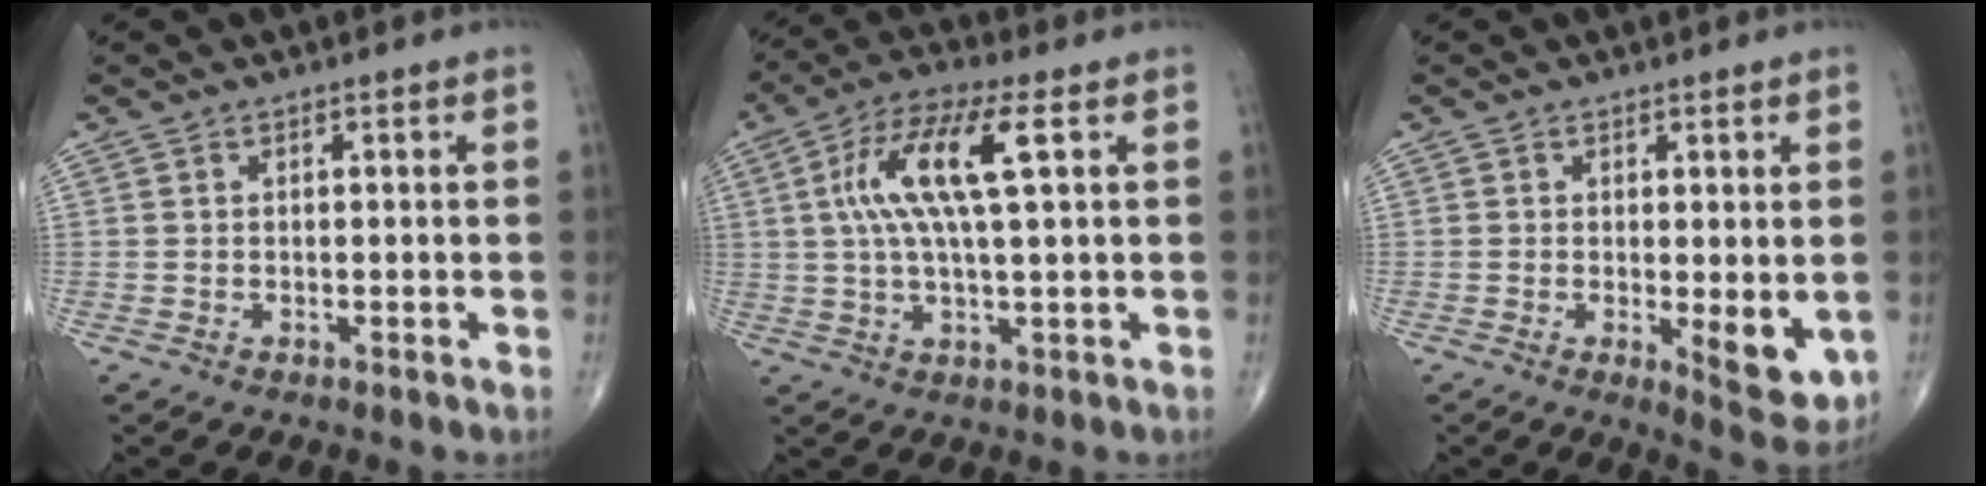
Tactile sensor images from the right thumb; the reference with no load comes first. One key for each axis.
{"total": 12.9, "fx": 3.1, "fy": 3.2, "fz": 12.1, "tx": -0.256, "ty": 0.017, "tz": 0.053}
{"total": 6.9, "fx": -0.8, "fy": 2.6, "fz": 6.3, "tx": -0.076, "ty": -0.020, "tz": -0.004}